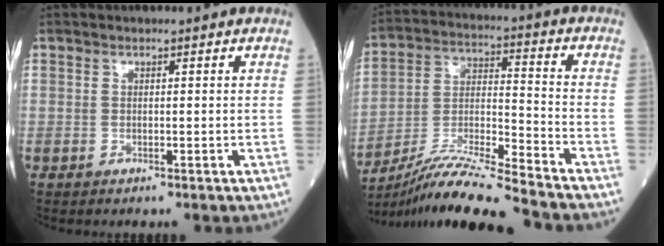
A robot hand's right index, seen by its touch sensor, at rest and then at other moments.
{"total": 15.1, "force": [-13.5, -1.6, 6.5], "torque": [-0.120, -0.005, -0.244]}